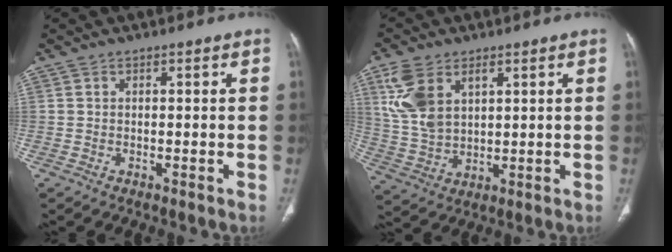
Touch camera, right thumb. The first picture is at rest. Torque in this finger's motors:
{"motor_torque": [-0.64, 1.46, 1.08, 0.81, 0.11]}